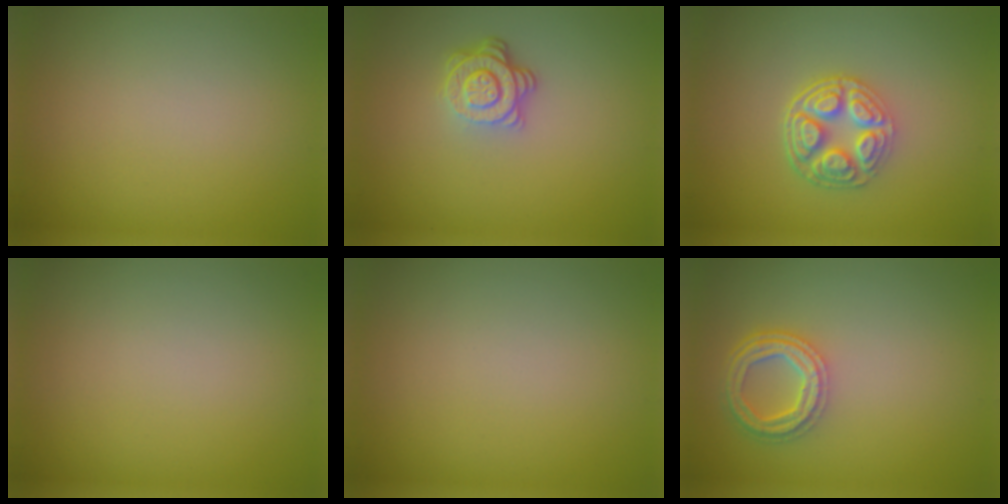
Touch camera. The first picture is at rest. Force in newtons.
{"total": 3.7, "press": 2.7, "slide": 2.5}
{"total": 4.8, "press": 3.6, "slide": 3.2}
{"total": 0.0}
{"total": 0.0}
{"total": 4.1, "press": 3.2, "slide": 2.5}